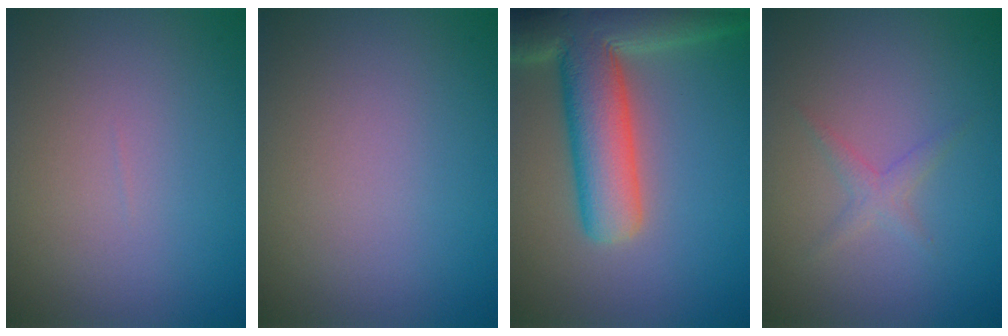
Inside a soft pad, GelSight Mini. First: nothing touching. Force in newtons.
{"total": 0.0}
{"total": 10.8, "press": 10.8, "slide": 1.0}
{"total": 1.3, "press": 1.3, "slide": 0.1}